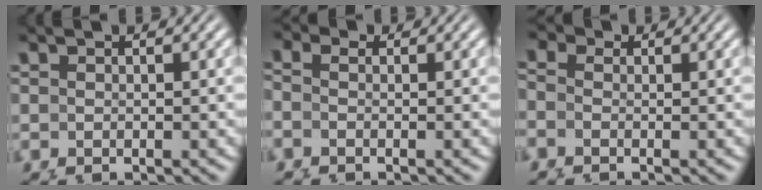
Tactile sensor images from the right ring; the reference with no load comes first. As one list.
[{"total": 1.6, "force": [0.0, 1.0, 1.2], "torque": [-0.033, -0.006, -0.001]}, {"total": 2.1, "force": [0.3, 1.7, 1.1], "torque": [-0.028, -0.004, -0.001]}]